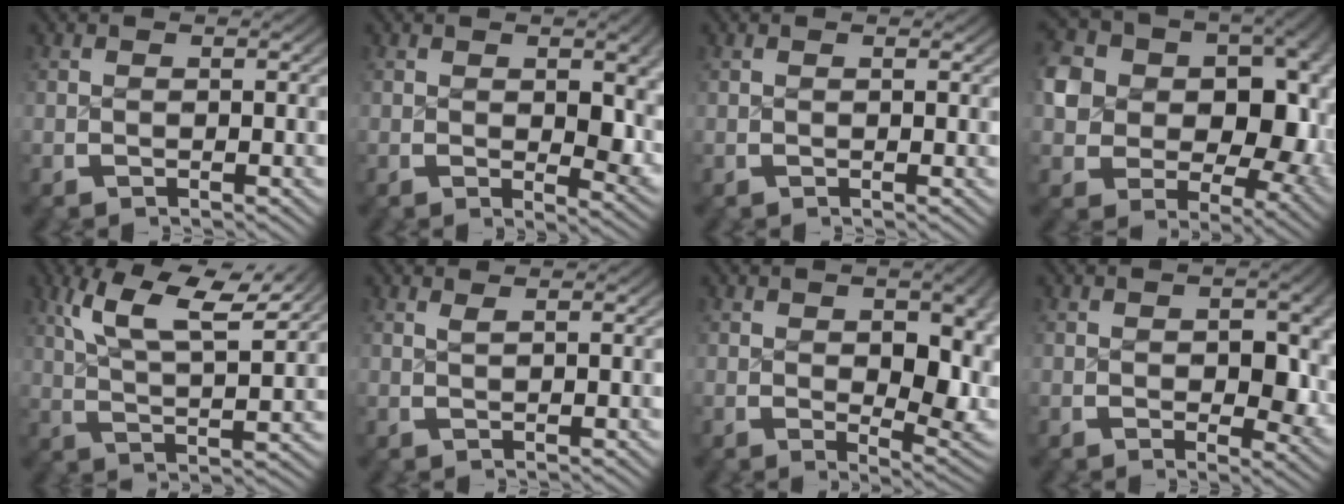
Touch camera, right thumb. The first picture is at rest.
{"total": 3.6, "force": [0.6, 1.8, 3.1], "torque": [-0.032, -0.016, 0.014]}
{"total": 0.0}
{"total": 17.0, "force": [2.0, 12.8, 11.1], "torque": [-0.198, -0.033, 0.037]}
{"total": 8.4, "force": [4.5, 3.6, 6.1], "torque": [-0.114, 0.002, 0.075]}
{"total": 0.9, "force": [0.8, -0.1, 0.4], "torque": [-0.007, -0.001, 0.018]}
{"total": 5.7, "force": [0.2, 2.9, 4.9], "torque": [-0.068, -0.029, 0.017]}
{"total": 4.7, "force": [0.0, 2.8, 3.7], "torque": [-0.045, -0.029, 0.009]}